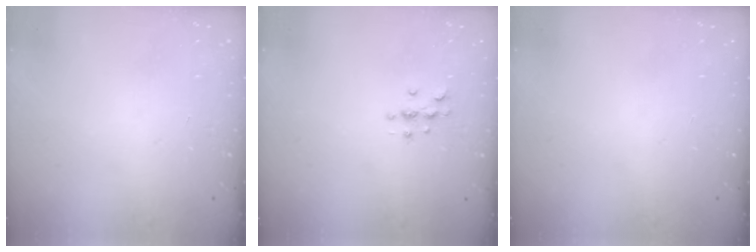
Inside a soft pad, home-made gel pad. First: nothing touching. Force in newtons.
{"total": 3.7, "press": 3.7, "slide": 0.4}
{"total": 0.0}